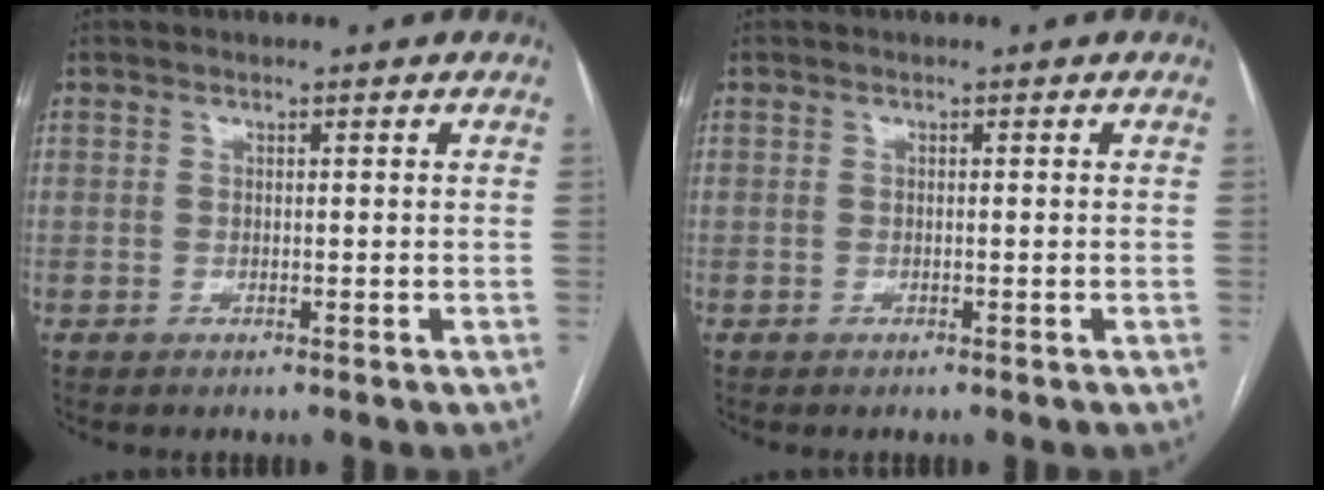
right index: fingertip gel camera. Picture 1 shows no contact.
{"total": 0.0}